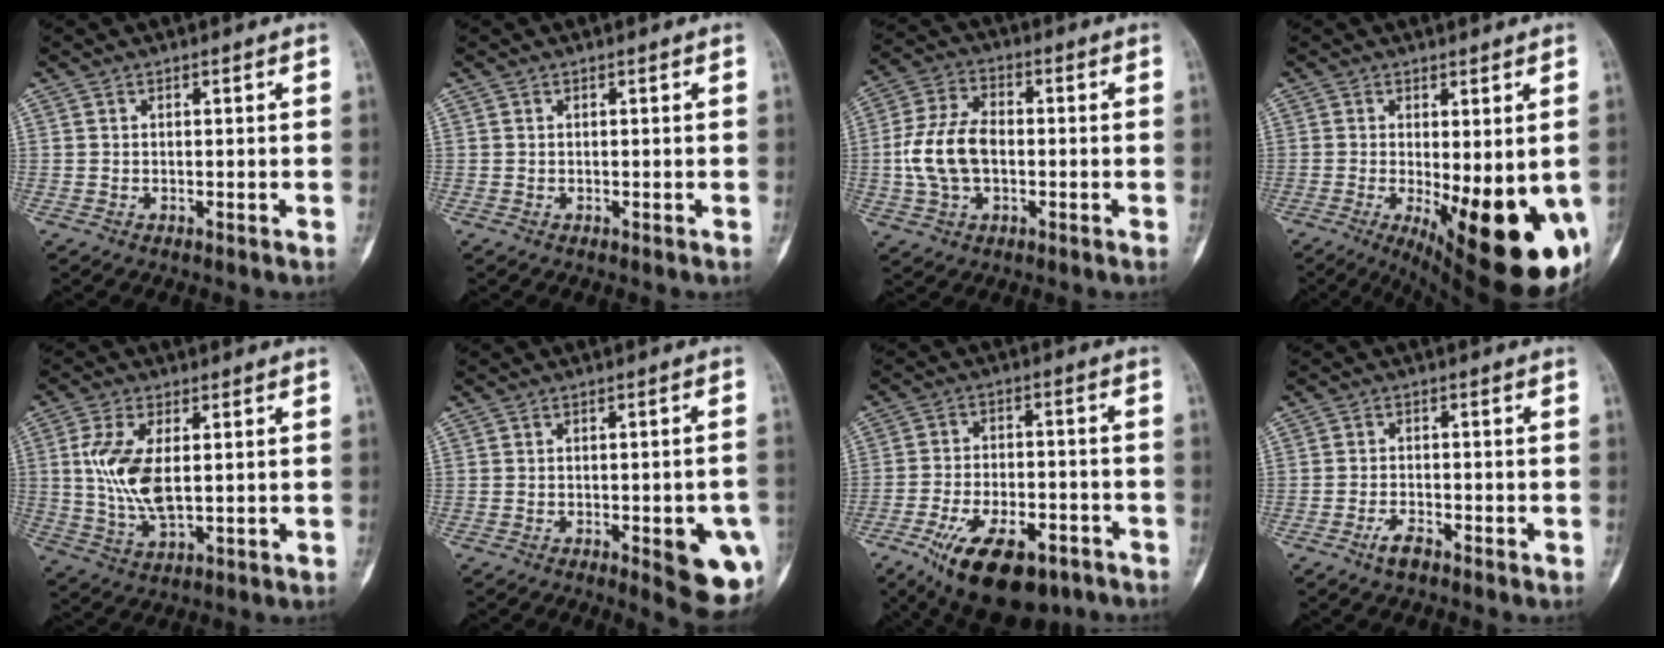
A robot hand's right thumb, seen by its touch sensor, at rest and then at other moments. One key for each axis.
{"total": 0.0}
{"total": 11.2, "fx": -0.9, "fy": 7.1, "fz": 8.7, "tx": -0.171, "ty": 0.021, "tz": -0.021}
{"total": 19.0, "fx": -5.4, "fy": 6.6, "fz": 17.0, "tx": -0.185, "ty": -0.027, "tz": -0.054}
{"total": 11.0, "fx": 1.4, "fy": 5.3, "fz": 9.5, "tx": -0.197, "ty": -0.012, "tz": 0.034}
{"total": 11.5, "fx": -3.7, "fy": 3.6, "fz": 10.3, "tx": -0.108, "ty": 0.002, "tz": -0.033}
{"total": 17.4, "fx": -10.0, "fy": 8.2, "fz": 11.7, "tx": -0.195, "ty": 0.034, "tz": -0.154}
{"total": 3.0, "fx": -2.0, "fy": 1.2, "fz": 1.9, "tx": -0.041, "ty": 0.008, "tz": -0.039}